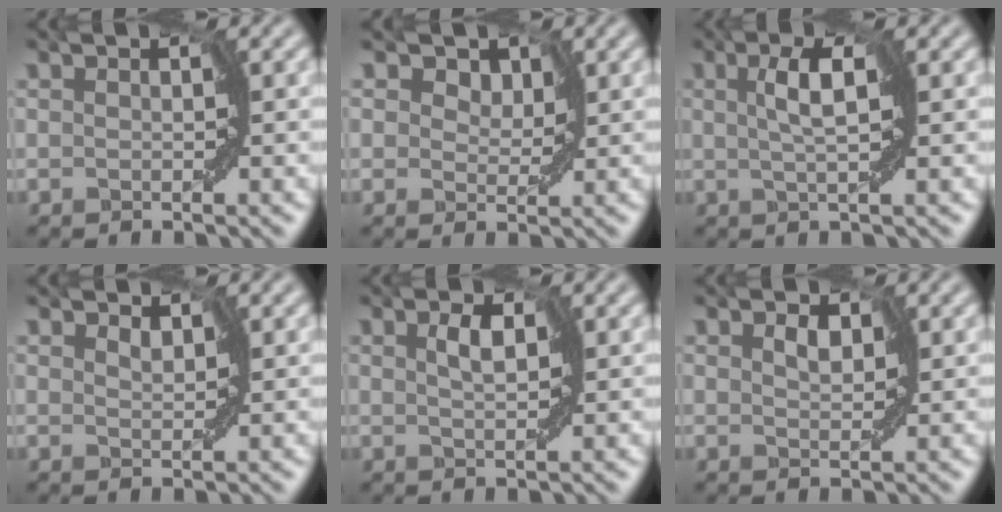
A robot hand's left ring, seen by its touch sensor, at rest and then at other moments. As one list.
[{"total": 3.7, "force": [2.1, 2.4, 1.7], "torque": [-0.020, 0.010, 0.007]}, {"total": 2.4, "force": [0.8, 0.0, 2.3], "torque": [-0.044, 0.006, 0.011]}, {"total": 1.0, "force": [0.9, 0.4, 0.1], "torque": [-0.002, -0.002, 0.016]}, {"total": 1.4, "force": [0.8, 0.4, 1.1], "torque": [-0.022, 0.001, 0.013]}, {"total": 1.3, "force": [0.9, 0.8, 0.7], "torque": [-0.009, -0.001, 0.013]}]